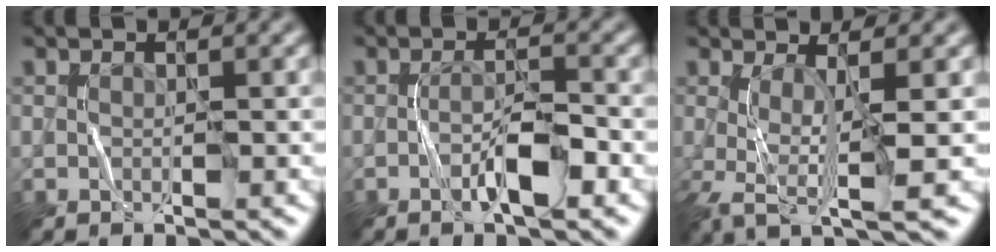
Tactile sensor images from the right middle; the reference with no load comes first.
{"total": 2.7, "force": [-1.7, 0.3, 2.1], "torque": [-0.039, 0.018, -0.029]}
{"total": 4.7, "force": [-1.3, 1.0, 4.4], "torque": [-0.080, 0.004, -0.024]}